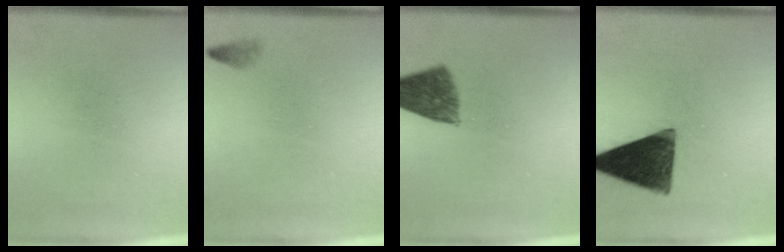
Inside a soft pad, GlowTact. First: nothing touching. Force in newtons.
{"total": 0.8}
{"total": 8.3}
{"total": 13.8}